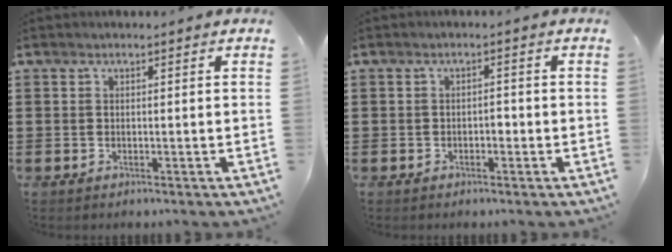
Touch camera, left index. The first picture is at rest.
{"total": 1.0, "force": [-0.6, 0.5, 0.7], "torque": [-0.017, 0.000, -0.013]}